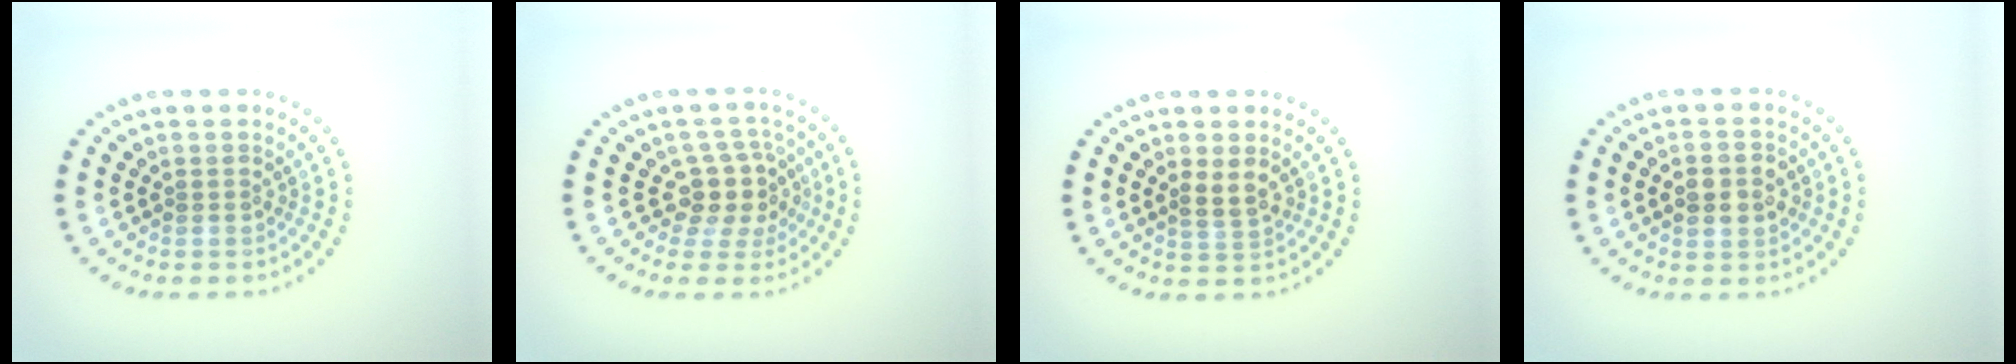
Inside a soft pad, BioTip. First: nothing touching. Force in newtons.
{"total": 3.4, "press": 2.8, "slide": 2.1}
{"total": 1.8, "press": 1.6, "slide": 0.8}
{"total": 3.4, "press": 3.4, "slide": 0.4}